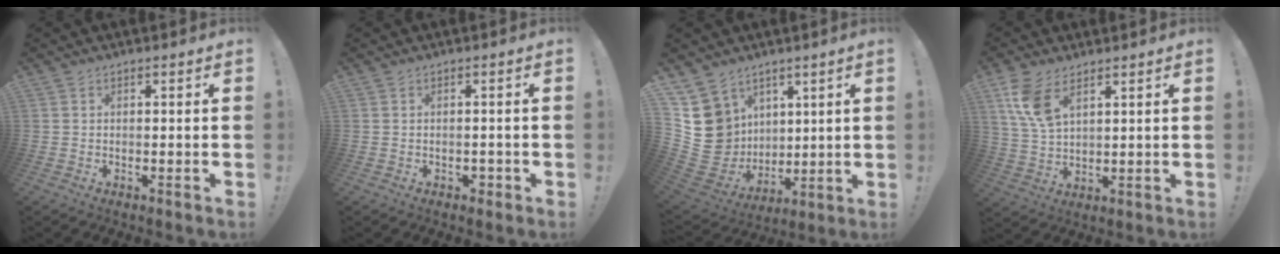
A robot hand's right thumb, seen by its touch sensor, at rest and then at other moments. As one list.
[{"total": 2.3, "force": [-0.5, 1.9, 1.1], "torque": [-0.007, 0.001, -0.009]}, {"total": 13.9, "force": [4.5, 12.4, 4.4], "torque": [-0.095, -0.043, 0.107]}, {"total": 9.5, "force": [5.4, 4.6, 6.2], "torque": [-0.126, -0.021, 0.102]}]